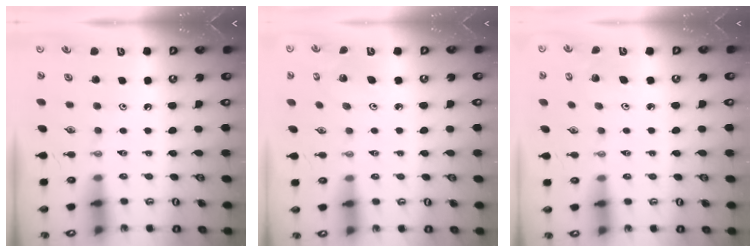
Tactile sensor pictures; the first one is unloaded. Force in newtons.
{"total": 1.8, "press": 1.8, "slide": 0.1}
{"total": 3.3, "press": 3.3, "slide": 0.2}